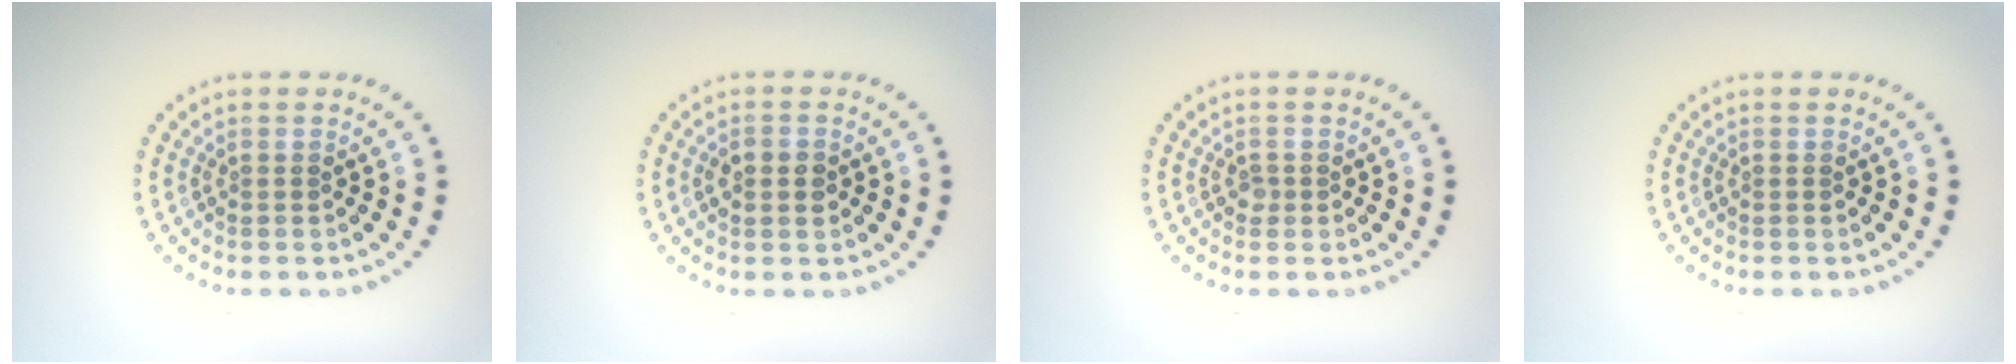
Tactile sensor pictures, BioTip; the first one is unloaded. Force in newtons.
{"total": 1.8, "press": 1.8, "slide": 0.1}
{"total": 0.8, "press": 0.6, "slide": 0.5}
{"total": 0.0}